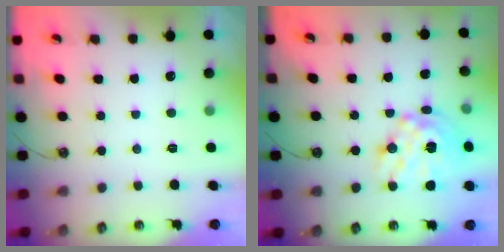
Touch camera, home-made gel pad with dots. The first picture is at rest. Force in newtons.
{"total": 18.5, "press": 18.4, "slide": 1.6}